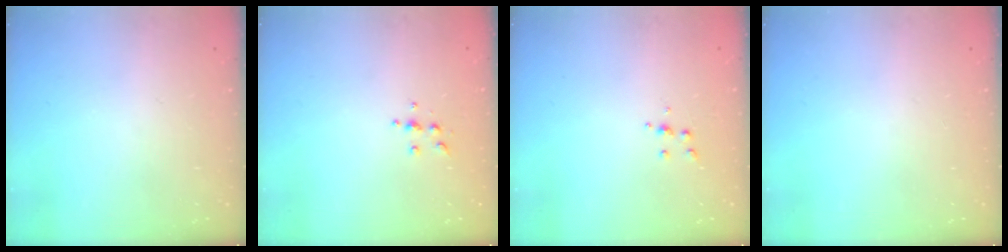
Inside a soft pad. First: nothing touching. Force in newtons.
{"total": 5.3, "press": 5.3, "slide": 0.5}
{"total": 5.0, "press": 4.9, "slide": 0.8}
{"total": 0.0}